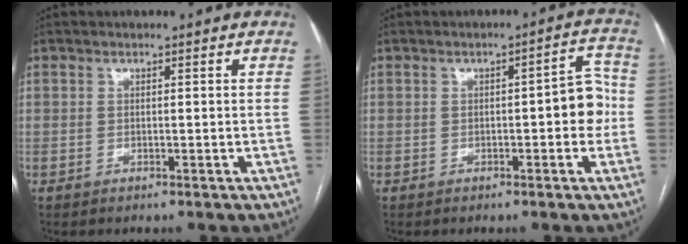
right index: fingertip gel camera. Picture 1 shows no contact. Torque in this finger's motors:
{"motor_torque": [0.69, -0.12, 0.13, 0.06]}